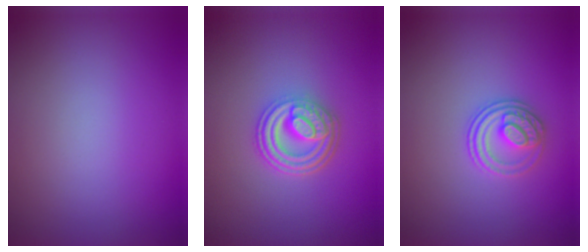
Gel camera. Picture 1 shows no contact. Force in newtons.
{"total": 4.9, "press": 3.7, "slide": 3.1}
{"total": 2.8, "press": 2.7, "slide": 1.0}